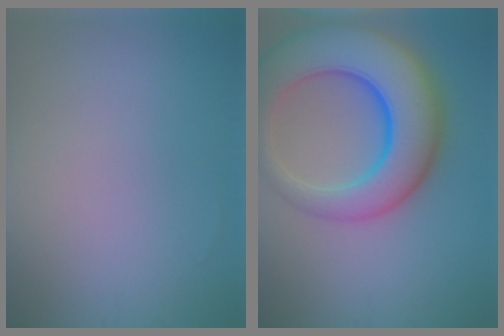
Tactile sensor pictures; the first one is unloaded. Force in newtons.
{"total": 10.9, "press": 10.9, "slide": 0.7}